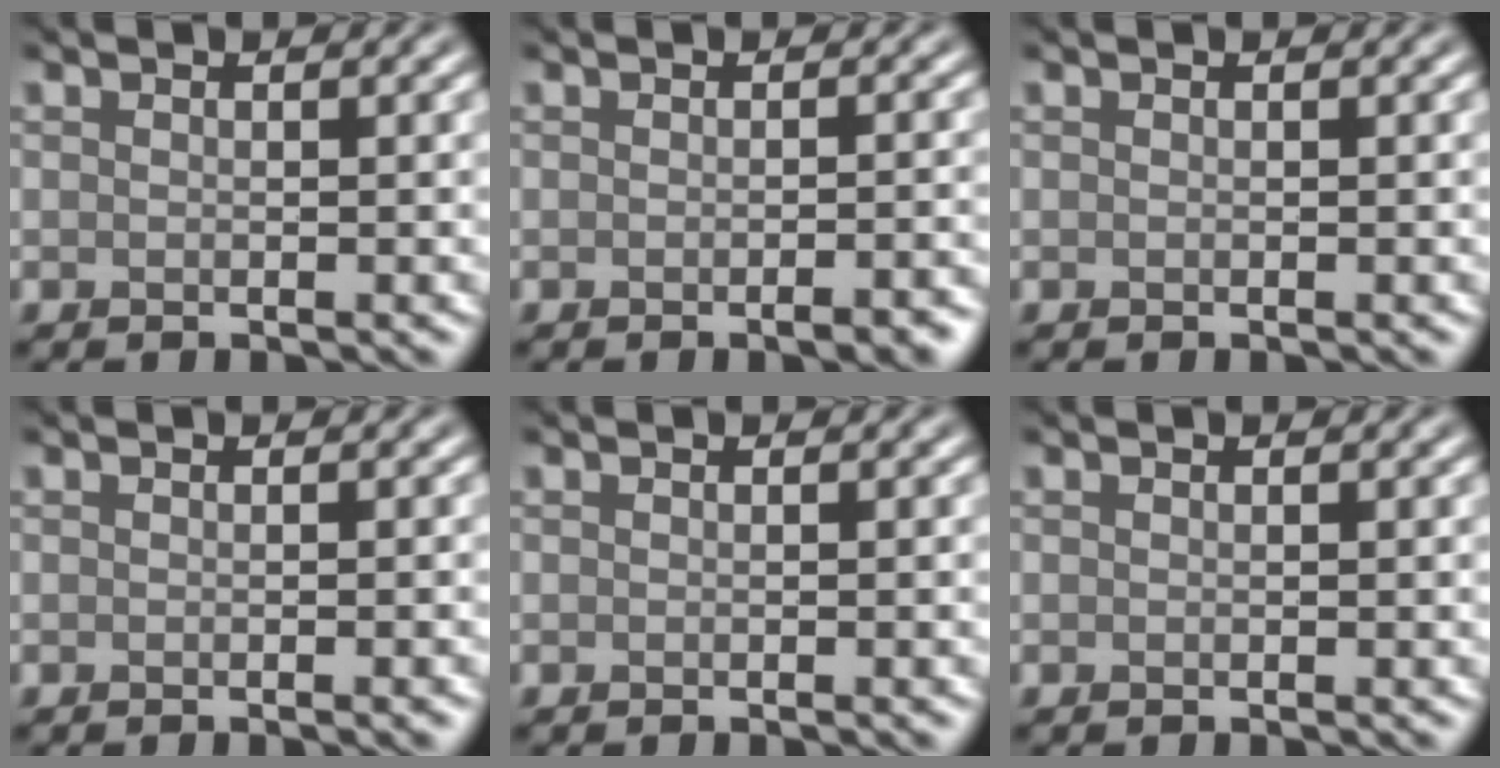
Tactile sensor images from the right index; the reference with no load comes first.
{"total": 2.1, "force": [-1.1, 0.6, 1.7], "torque": [-0.019, -0.001, -0.015]}
{"total": 0.0}
{"total": 1.3, "force": [-0.4, 0.3, 1.2], "torque": [-0.008, 0.000, -0.009]}
{"total": 0.7, "force": [-0.3, 0.2, 0.7], "torque": [-0.003, 0.001, -0.005]}
{"total": 0.0}